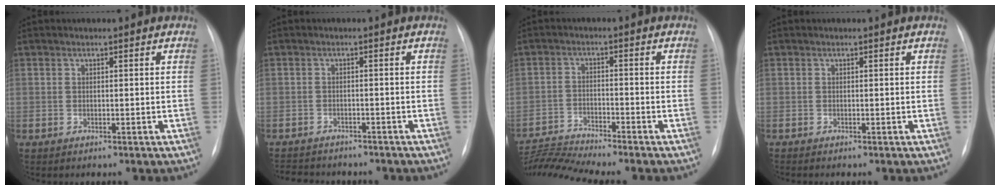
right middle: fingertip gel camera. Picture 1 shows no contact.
{"total": 9.7, "force": [-8.4, 3.3, 3.4], "torque": [-0.070, 0.001, -0.109]}
{"total": 7.8, "force": [-7.4, -2.4, 1.1], "torque": [-0.026, -0.005, -0.135]}
{"total": 0.0}